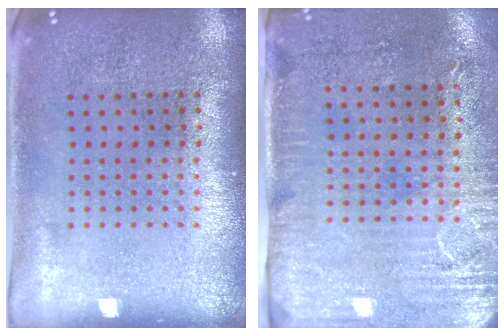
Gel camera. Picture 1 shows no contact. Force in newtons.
{"total": 2.9, "press": 2.4, "slide": 1.6}